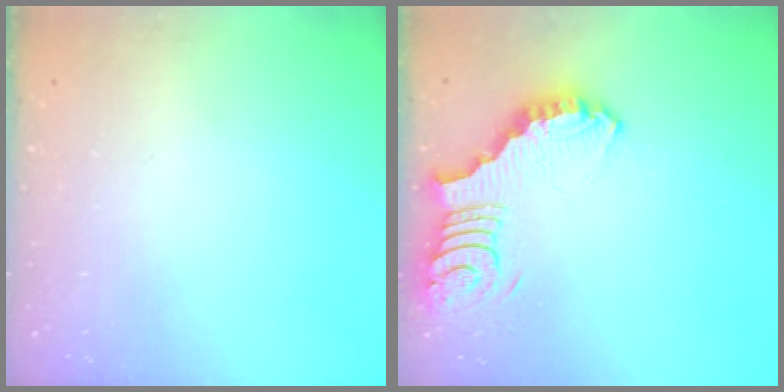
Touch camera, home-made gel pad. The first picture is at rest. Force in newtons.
{"total": 3.6, "press": 3.5, "slide": 0.6}